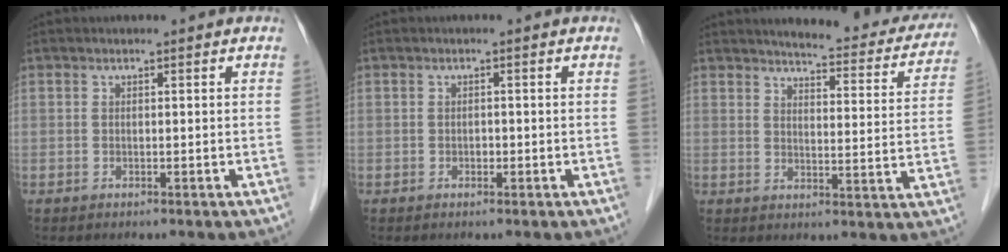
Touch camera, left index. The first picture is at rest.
{"total": 0.7, "force": [-0.2, 0.5, 0.4], "torque": [-0.007, 0.002, -0.005]}
{"total": 17.5, "force": [16.1, 3.3, 6.1], "torque": [-0.052, -0.041, 0.175]}